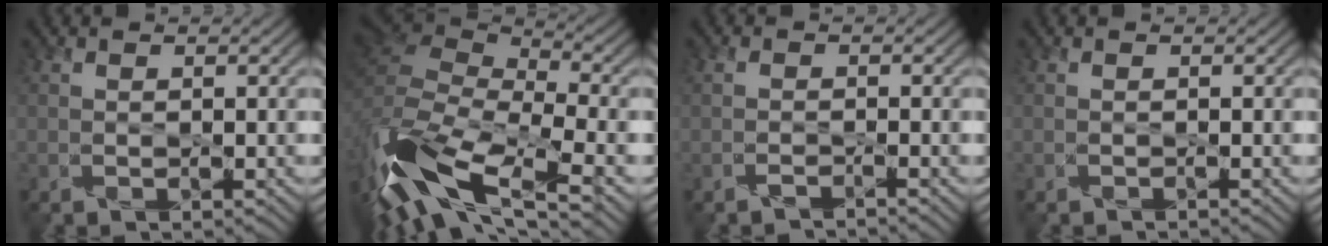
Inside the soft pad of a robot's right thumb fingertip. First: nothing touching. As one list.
[{"total": 15.3, "force": [-7.9, 6.2, 11.4], "torque": [-0.295, -0.023, -0.143]}, {"total": 0.8, "force": [-0.8, 0.2, 0.0], "torque": [0.003, 0.004, -0.020]}, {"total": 0.0}]